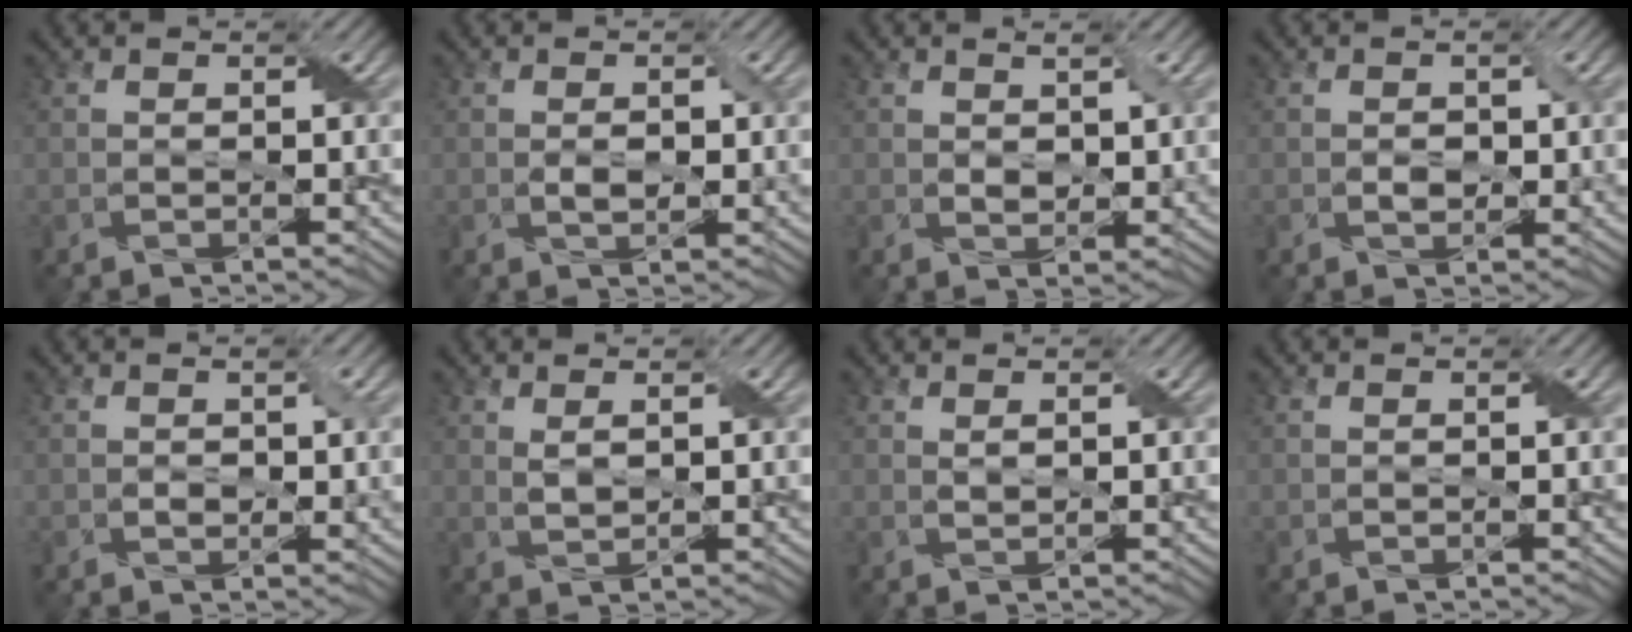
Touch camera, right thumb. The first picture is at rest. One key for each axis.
{"total": 2.0, "fx": 0.0, "fy": 1.1, "fz": 1.7, "tx": -0.035, "ty": -0.003, "tz": 0.004}
{"total": 2.6, "fx": 0.9, "fy": 1.4, "fz": 1.9, "tx": -0.039, "ty": -0.004, "tz": 0.020}
{"total": 2.0, "fx": -0.1, "fy": 1.4, "fz": 1.4, "tx": -0.029, "ty": -0.004, "tz": 0.000}
{"total": 1.8, "fx": 0.0, "fy": 1.1, "fz": 1.3, "tx": -0.025, "ty": -0.004, "tz": 0.002}
{"total": 1.6, "fx": 0.8, "fy": 0.6, "fz": 1.2, "tx": -0.032, "ty": 0.000, "tz": 0.019}
{"total": 0.8, "fx": 0.5, "fy": 0.3, "fz": 0.6, "tx": -0.016, "ty": 0.001, "tz": 0.011}
{"total": 0.0}